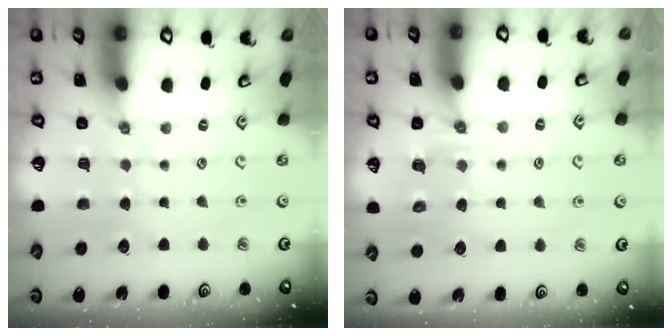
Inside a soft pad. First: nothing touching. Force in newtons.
{"total": 5.9, "press": 5.8, "slide": 1.0}